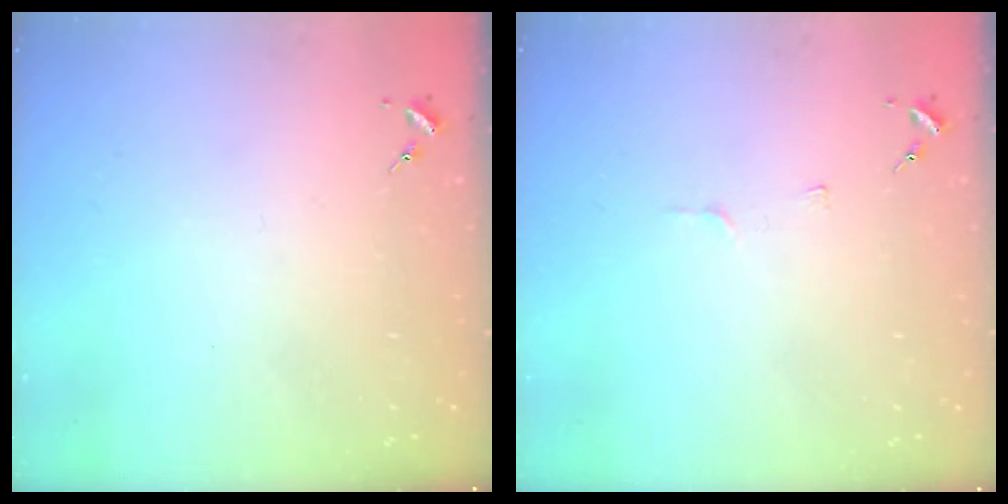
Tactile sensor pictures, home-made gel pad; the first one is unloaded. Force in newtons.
{"total": 3.6, "press": 3.6, "slide": 0.4}